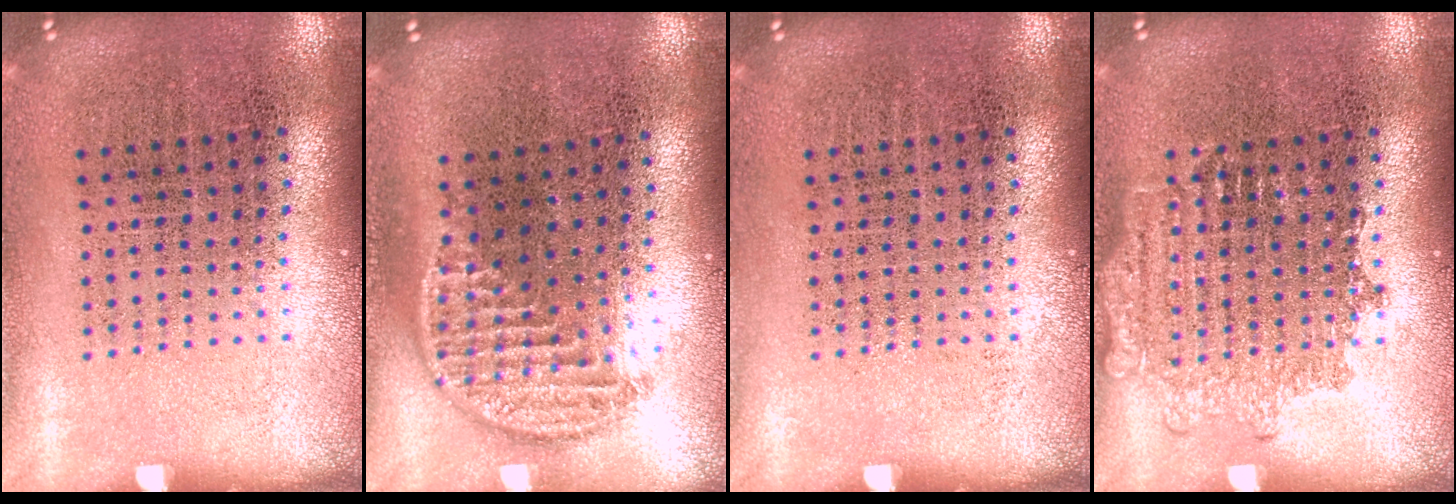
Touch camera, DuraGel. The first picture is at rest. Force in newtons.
{"total": 1.3, "press": 1.1, "slide": 0.6}
{"total": 0.0}
{"total": 1.8, "press": 1.8, "slide": 0.3}